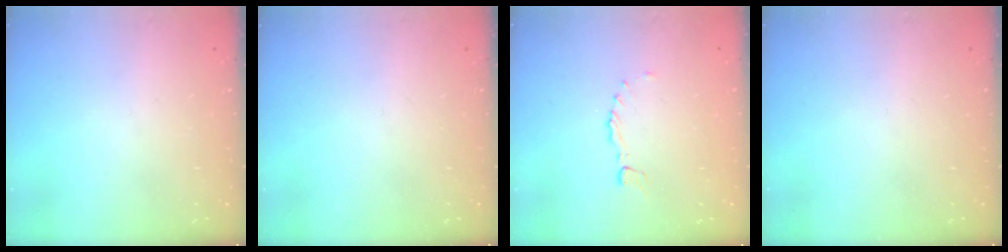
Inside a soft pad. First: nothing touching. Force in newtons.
{"total": 0.0}
{"total": 0.0}
{"total": 0.0}